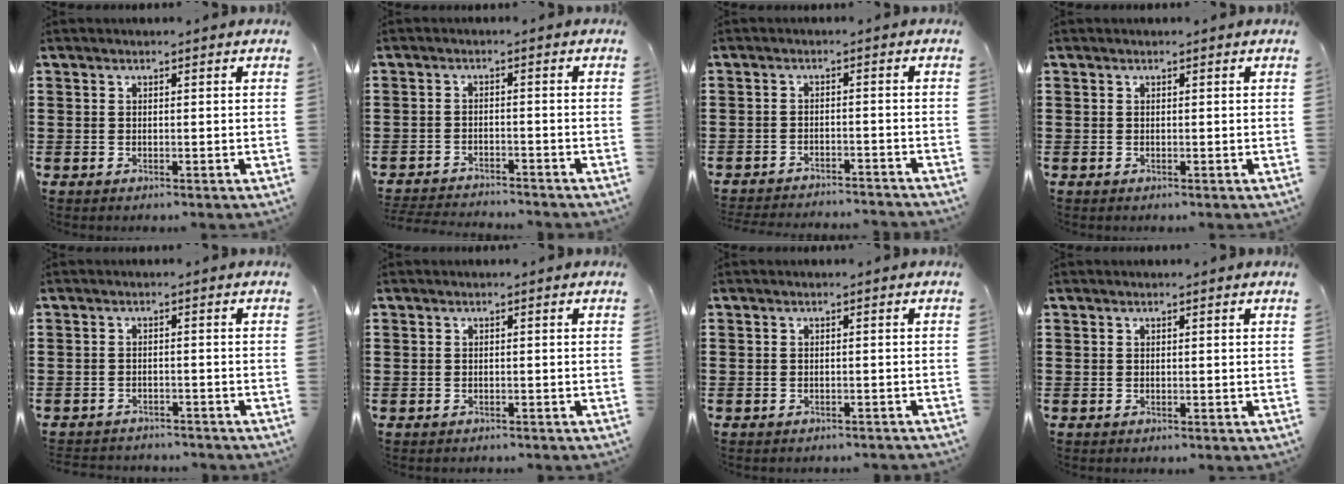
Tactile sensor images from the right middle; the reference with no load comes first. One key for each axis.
{"total": 2.8, "fx": -2.8, "fy": 0.1, "fz": 0.0, "tx": -0.006, "ty": 0.000, "tz": -0.061}
{"total": 2.7, "fx": -2.7, "fy": -0.1, "fz": 0.1, "tx": -0.005, "ty": 0.002, "tz": -0.057}
{"total": 0.0}
{"total": 2.0, "fx": -2.0, "fy": 0.3, "fz": -0.1, "tx": -0.006, "ty": 0.000, "tz": -0.045}
{"total": 0.6, "fx": -0.5, "fy": 0.4, "fz": -0.1, "tx": 0.001, "ty": 0.004, "tz": -0.012}
{"total": 0.7, "fx": -0.7, "fy": 0.1, "fz": 0.1, "tx": -0.005, "ty": 0.000, "tz": -0.015}
{"total": 0.0}